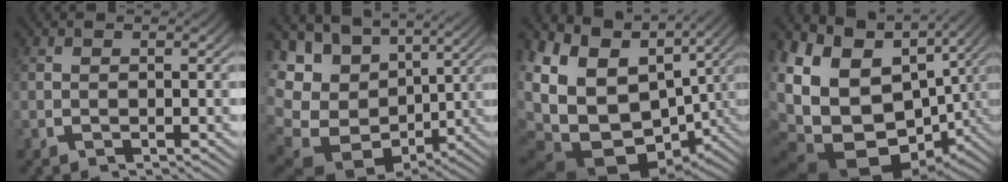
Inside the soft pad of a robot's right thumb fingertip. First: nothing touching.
{"total": 14.2, "force": [-0.5, 10.5, 9.5], "torque": [-0.211, -0.051, 0.013]}
{"total": 18.6, "force": [-2.1, 13.6, 12.5], "torque": [-0.284, -0.077, 0.004]}
{"total": 20.4, "force": [-2.4, 15.2, 13.4], "torque": [-0.295, -0.075, -0.005]}